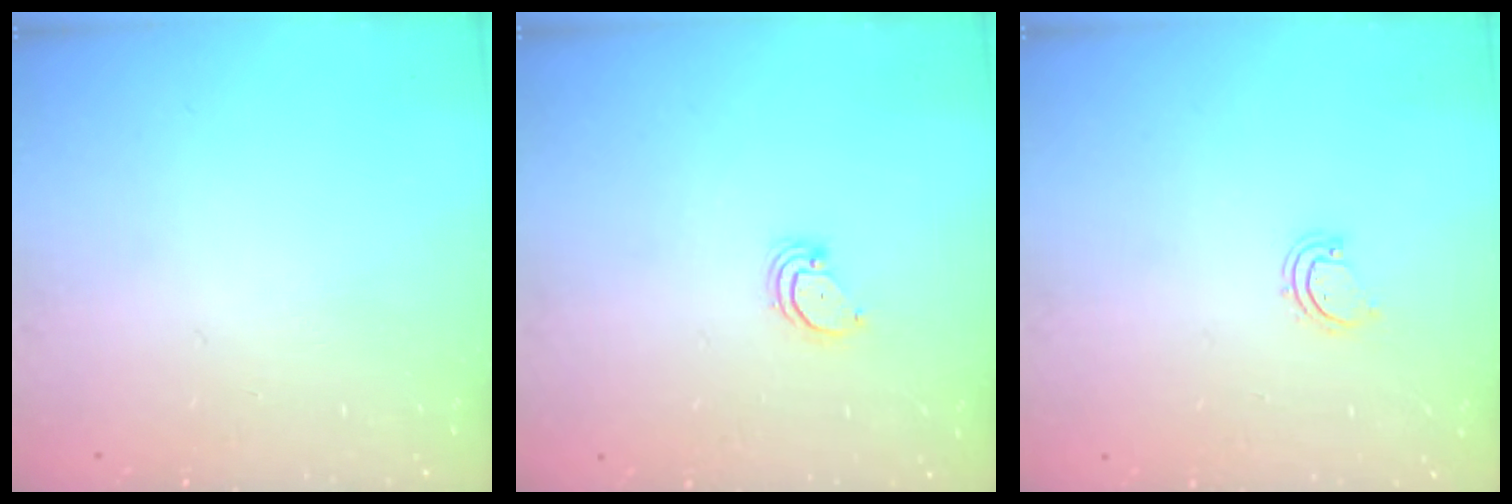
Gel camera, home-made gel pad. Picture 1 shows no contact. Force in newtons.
{"total": 2.2, "press": 2.2, "slide": 0.3}
{"total": 2.5, "press": 2.5, "slide": 0.3}